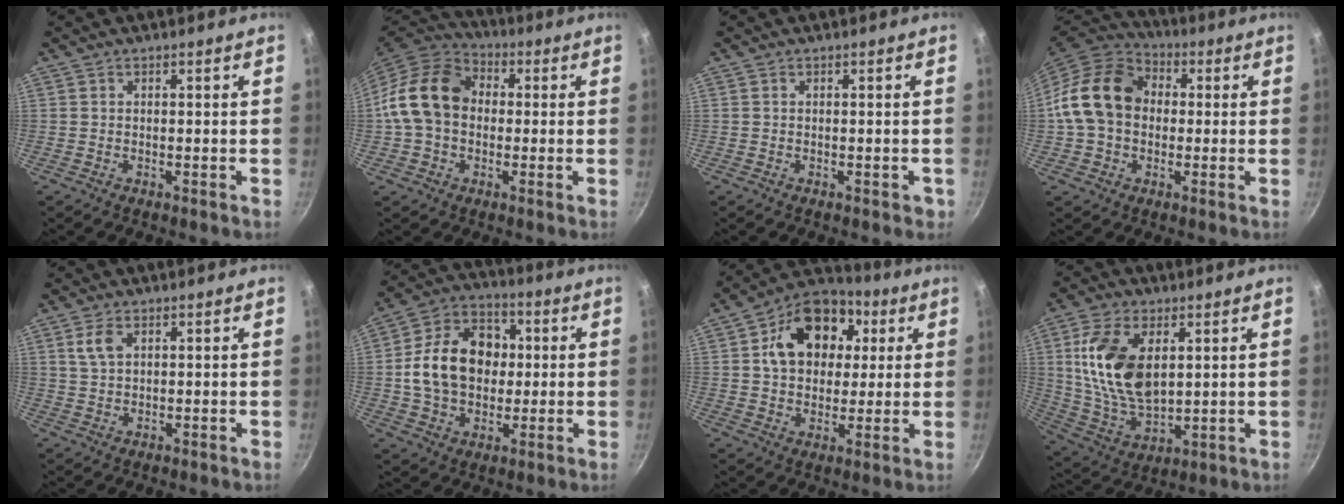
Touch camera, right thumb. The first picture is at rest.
{"total": 14.9, "force": [0.5, 11.5, 9.5], "torque": [-0.147, 0.031, -0.006]}
{"total": 0.9, "force": [-0.3, 0.7, 0.6], "torque": [0.000, 0.003, -0.003]}
{"total": 15.6, "force": [0.9, 12.2, 9.8], "torque": [-0.151, 0.032, 0.004]}
{"total": 3.9, "force": [1.5, 2.3, 2.7], "torque": [-0.049, 0.000, 0.031]}
{"total": 17.0, "force": [0.9, 12.9, 11.0], "torque": [-0.152, 0.024, 0.007]}
{"total": 17.7, "force": [4.6, 13.1, 10.9], "torque": [-0.155, 0.016, 0.062]}
{"total": 17.1, "force": [4.0, 9.9, 13.3], "torque": [-0.239, -0.020, 0.087]}